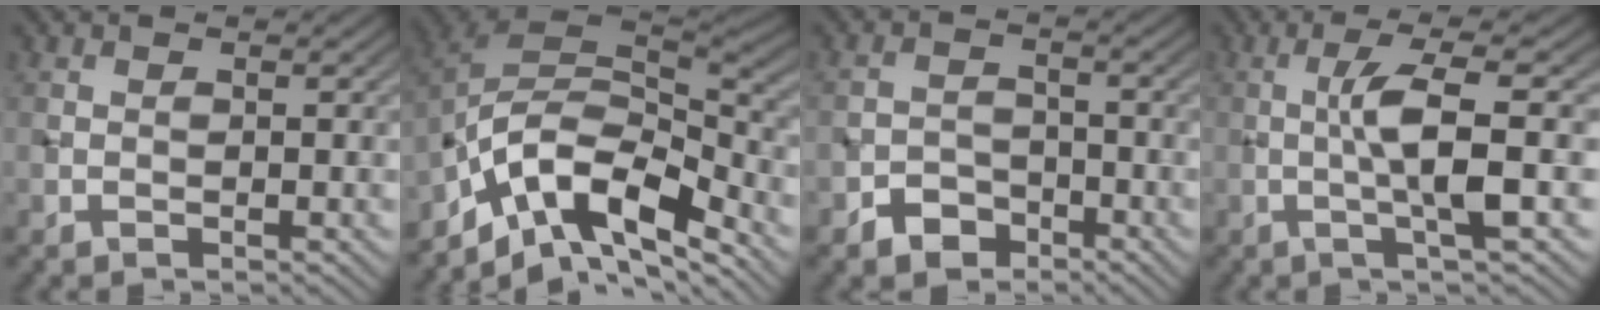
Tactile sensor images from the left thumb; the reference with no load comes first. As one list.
[{"total": 12.4, "force": [-7.1, 5.7, 8.4], "torque": [-0.177, 0.004, -0.134]}, {"total": 3.5, "force": [-2.5, 2.2, 1.2], "torque": [-0.017, 0.001, -0.053]}, {"total": 6.0, "force": [-0.4, 0.6, 6.0], "torque": [-0.109, 0.015, -0.014]}]